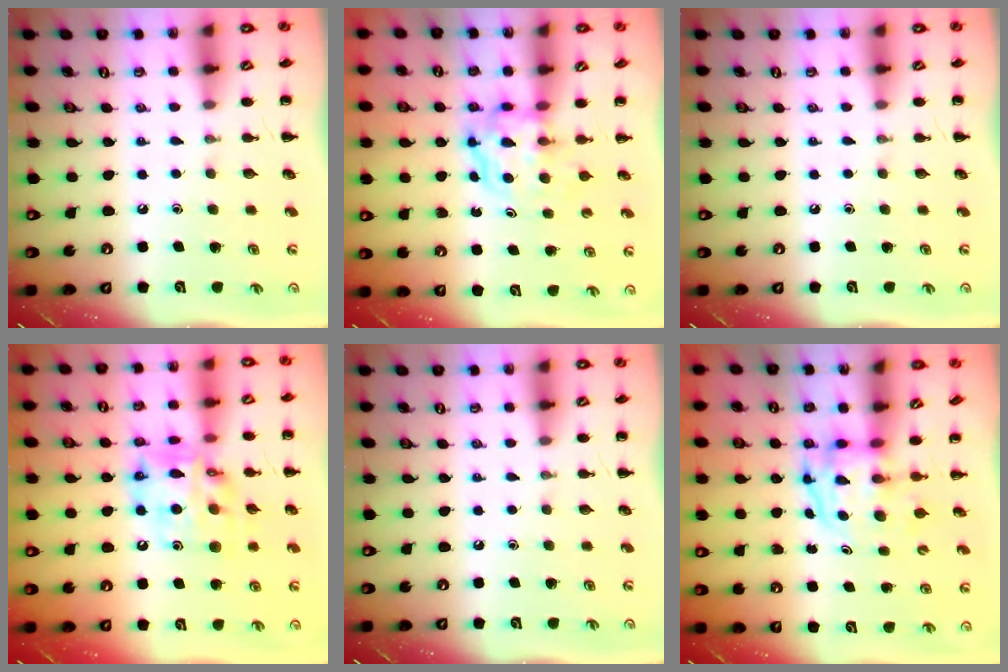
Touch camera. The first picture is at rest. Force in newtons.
{"total": 3.9, "press": 3.9, "slide": 0.4}
{"total": 0.0}
{"total": 15.5, "press": 15.0, "slide": 4.0}
{"total": 0.0}
{"total": 3.9, "press": 3.8, "slide": 0.6}